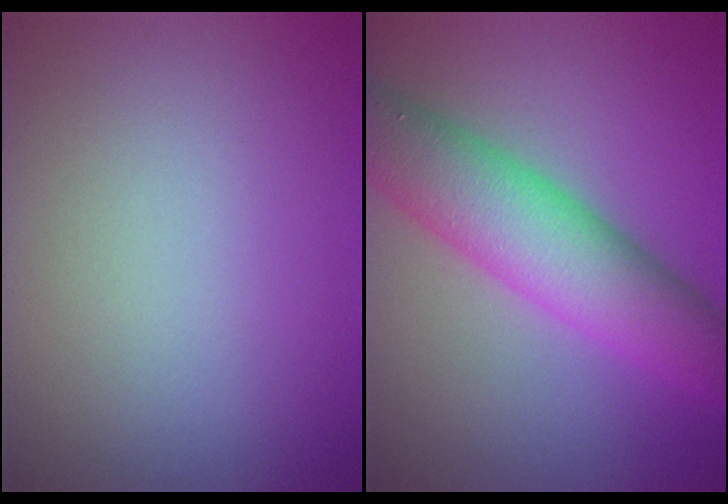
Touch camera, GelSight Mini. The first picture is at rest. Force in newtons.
{"total": 8.4, "press": 8.4, "slide": 0.2}